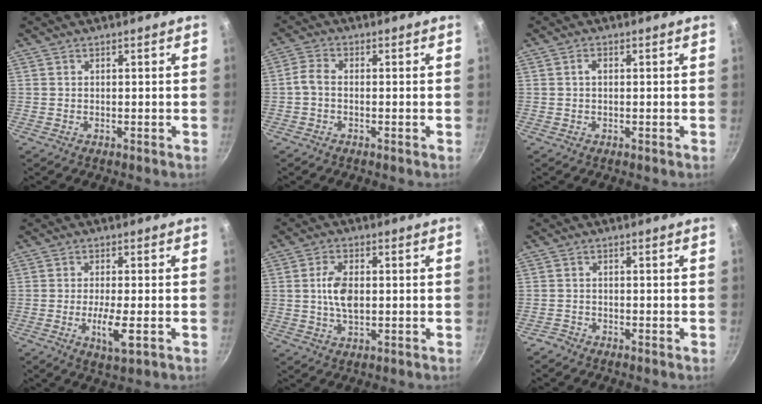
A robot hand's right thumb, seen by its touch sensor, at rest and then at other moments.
{"total": 3.1, "force": [-0.7, 1.9, 2.4], "torque": [-0.051, 0.010, -0.020]}
{"total": 1.2, "force": [0.1, 0.7, 1.0], "torque": [-0.015, 0.002, 0.000]}
{"total": 5.7, "force": [-1.5, 1.5, 5.3], "torque": [-0.101, -0.010, -0.027]}
{"total": 6.3, "force": [0.3, 3.4, 5.3], "torque": [-0.101, 0.004, 0.006]}
{"total": 1.1, "force": [-1.1, 0.3, -0.1], "torque": [0.003, -0.003, -0.026]}